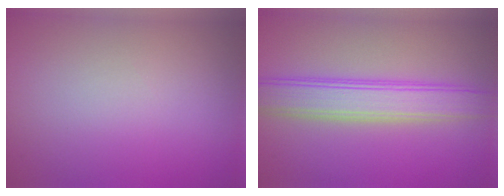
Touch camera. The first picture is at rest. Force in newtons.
{"total": 5.4, "press": 5.4, "slide": 0.2}